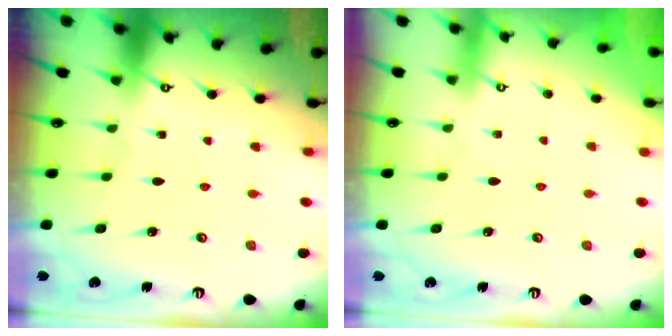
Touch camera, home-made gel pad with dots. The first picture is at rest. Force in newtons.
{"total": 3.8, "press": 3.8, "slide": 0.1}